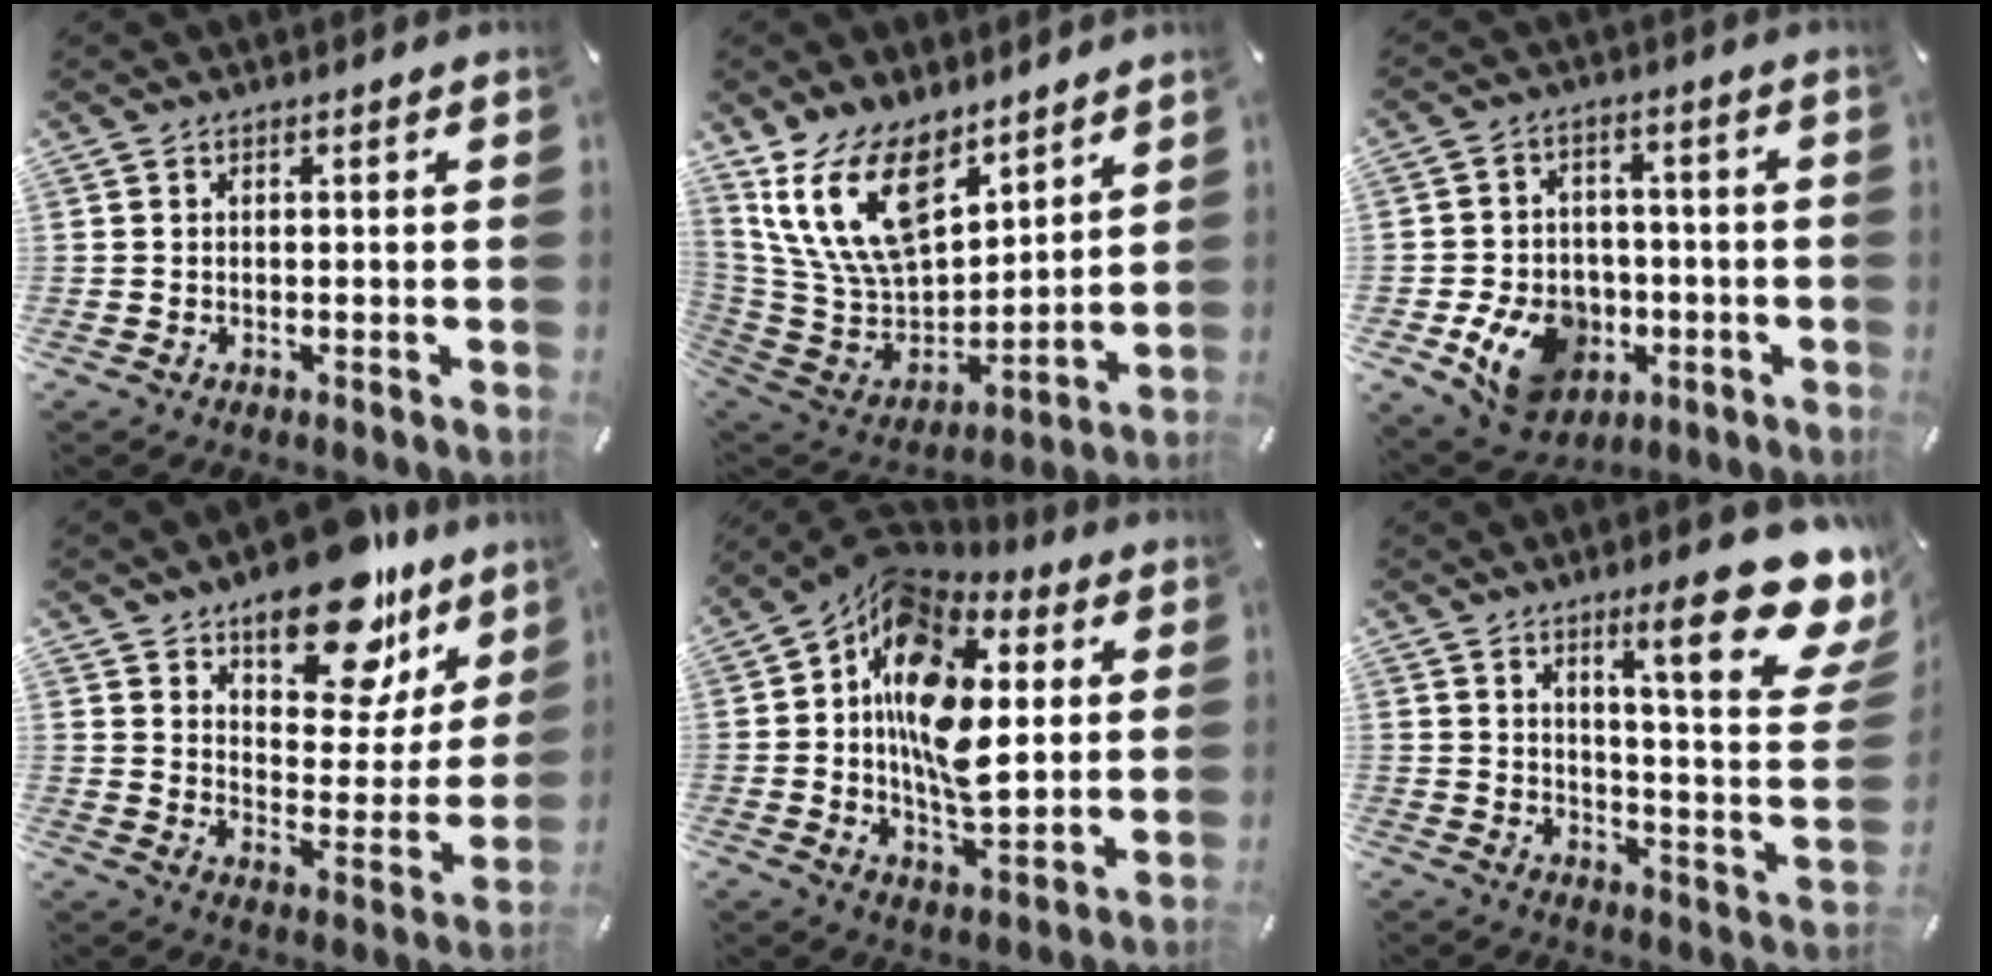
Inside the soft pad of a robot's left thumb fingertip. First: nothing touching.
{"total": 18.3, "force": [11.3, 10.4, 10.0], "torque": [-0.222, -0.065, 0.208]}
{"total": 12.9, "force": [-4.1, 10.5, 6.2], "torque": [-0.107, 0.027, -0.061]}
{"total": 19.2, "force": [14.5, 8.8, 9.1], "torque": [-0.122, -0.109, 0.246]}
{"total": 18.2, "force": [3.5, 11.3, 13.9], "torque": [-0.258, -0.014, 0.054]}
{"total": 20.9, "force": [11.1, 4.1, 17.3], "torque": [-0.245, -0.073, 0.163]}